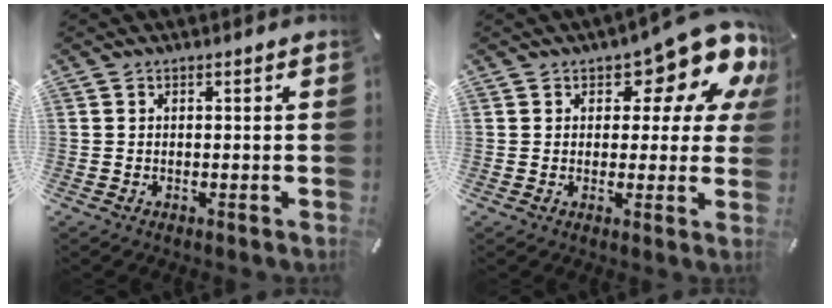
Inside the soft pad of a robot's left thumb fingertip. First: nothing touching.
{"total": 13.6, "force": [8.3, 6.2, 8.8], "torque": [-0.109, -0.066, 0.136]}